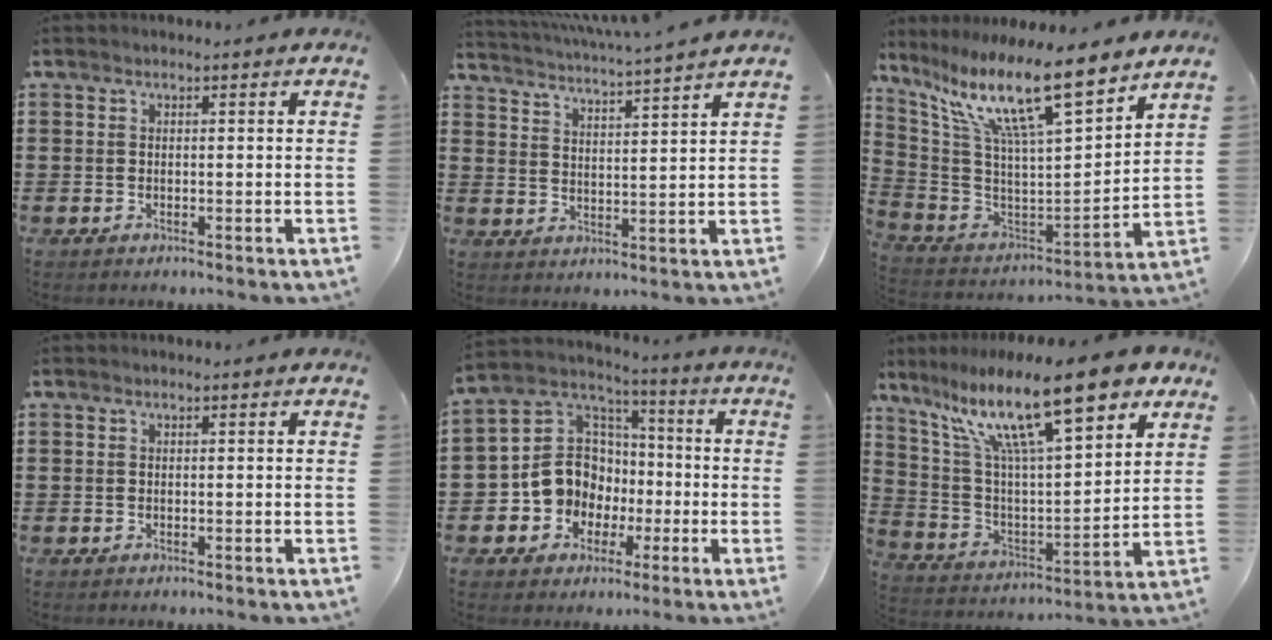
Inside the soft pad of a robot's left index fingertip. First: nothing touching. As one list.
[{"total": 3.7, "force": [3.5, -1.0, 0.8], "torque": [-0.034, -0.029, 0.056]}, {"total": 15.1, "force": [10.4, 2.7, 10.6], "torque": [-0.231, -0.061, 0.171]}, {"total": 0.0}, {"total": 10.6, "force": [-2.3, 9.8, 3.5], "torque": [-0.119, 0.010, -0.042]}, {"total": 17.7, "force": [11.7, 3.9, 12.7], "torque": [-0.246, -0.053, 0.193]}]